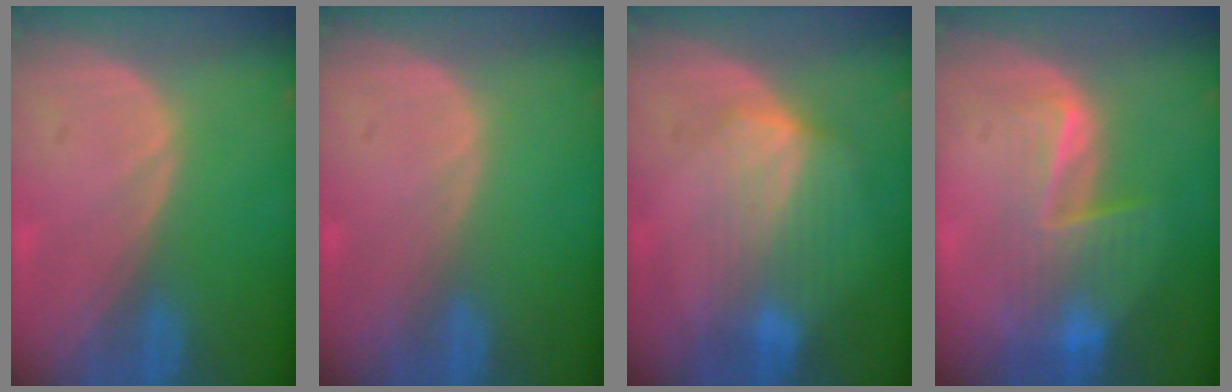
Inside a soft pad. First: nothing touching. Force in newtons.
{"total": 0.0}
{"total": 7.1, "press": 6.4, "slide": 3.1}
{"total": 7.2, "press": 6.6, "slide": 2.9}